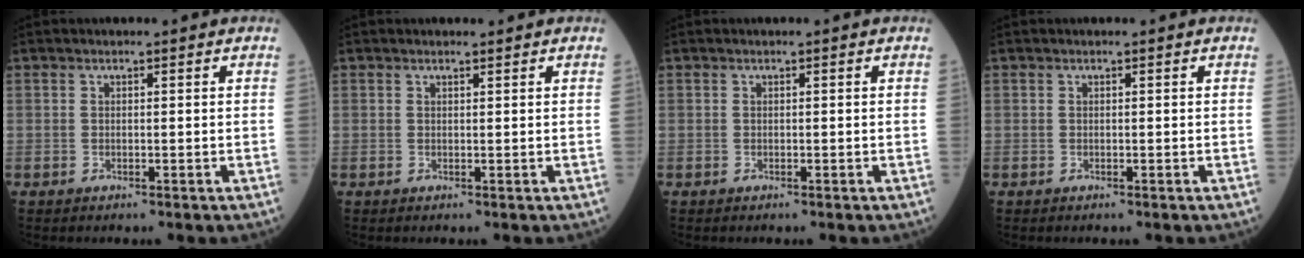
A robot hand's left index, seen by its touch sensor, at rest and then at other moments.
{"total": 0.5, "force": [0.5, 0.1, 0.0], "torque": [-0.009, -0.004, 0.007]}
{"total": 0.0}
{"total": 0.0}